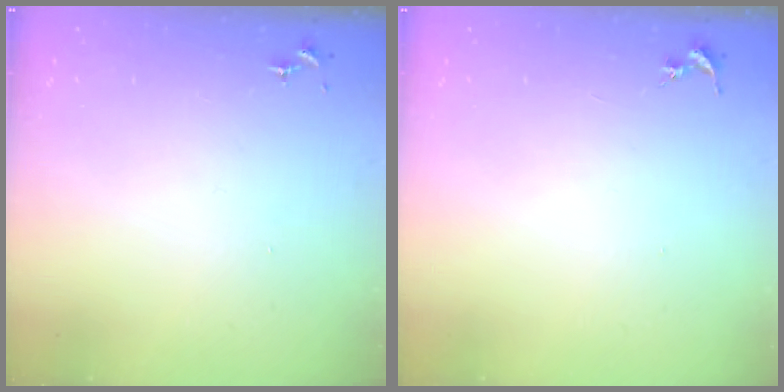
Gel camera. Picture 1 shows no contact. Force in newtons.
{"total": 0.0}